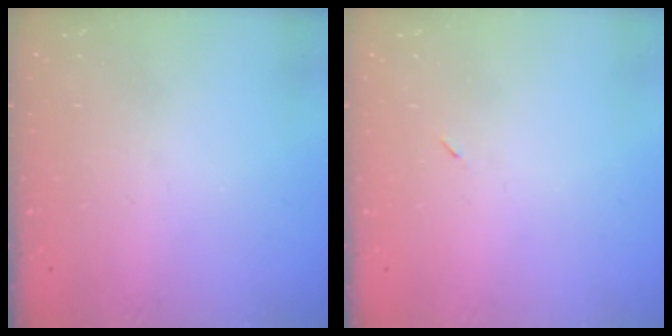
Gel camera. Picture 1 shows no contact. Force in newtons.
{"total": 2.6, "press": 2.3, "slide": 1.2}